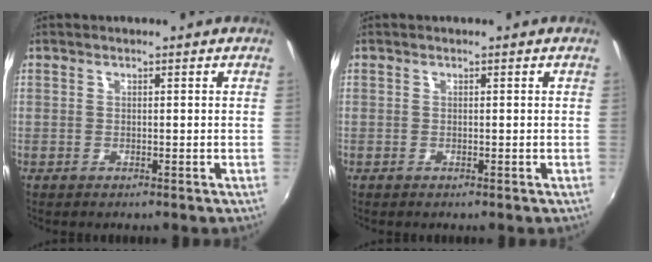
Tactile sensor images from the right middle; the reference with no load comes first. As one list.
[{"total": 0.0}]